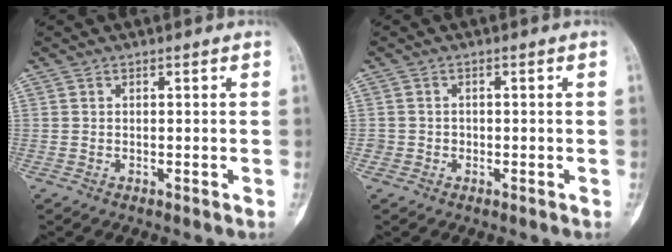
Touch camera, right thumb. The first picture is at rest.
{"total": 1.5, "force": [-0.4, 1.4, 0.0], "torque": [0.013, 0.009, -0.010]}